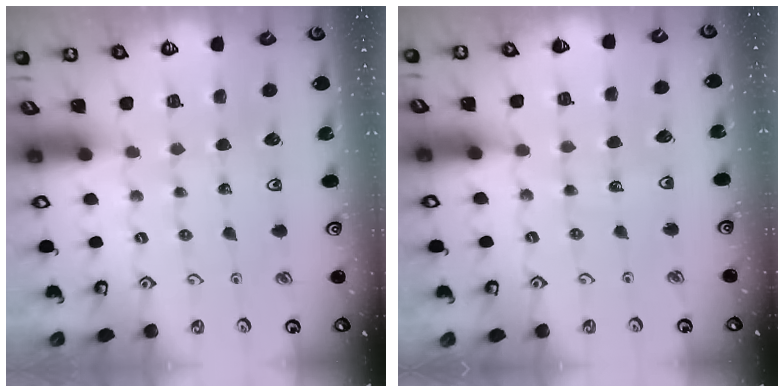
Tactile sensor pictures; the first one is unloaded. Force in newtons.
{"total": 2.9, "press": 2.9, "slide": 0.3}